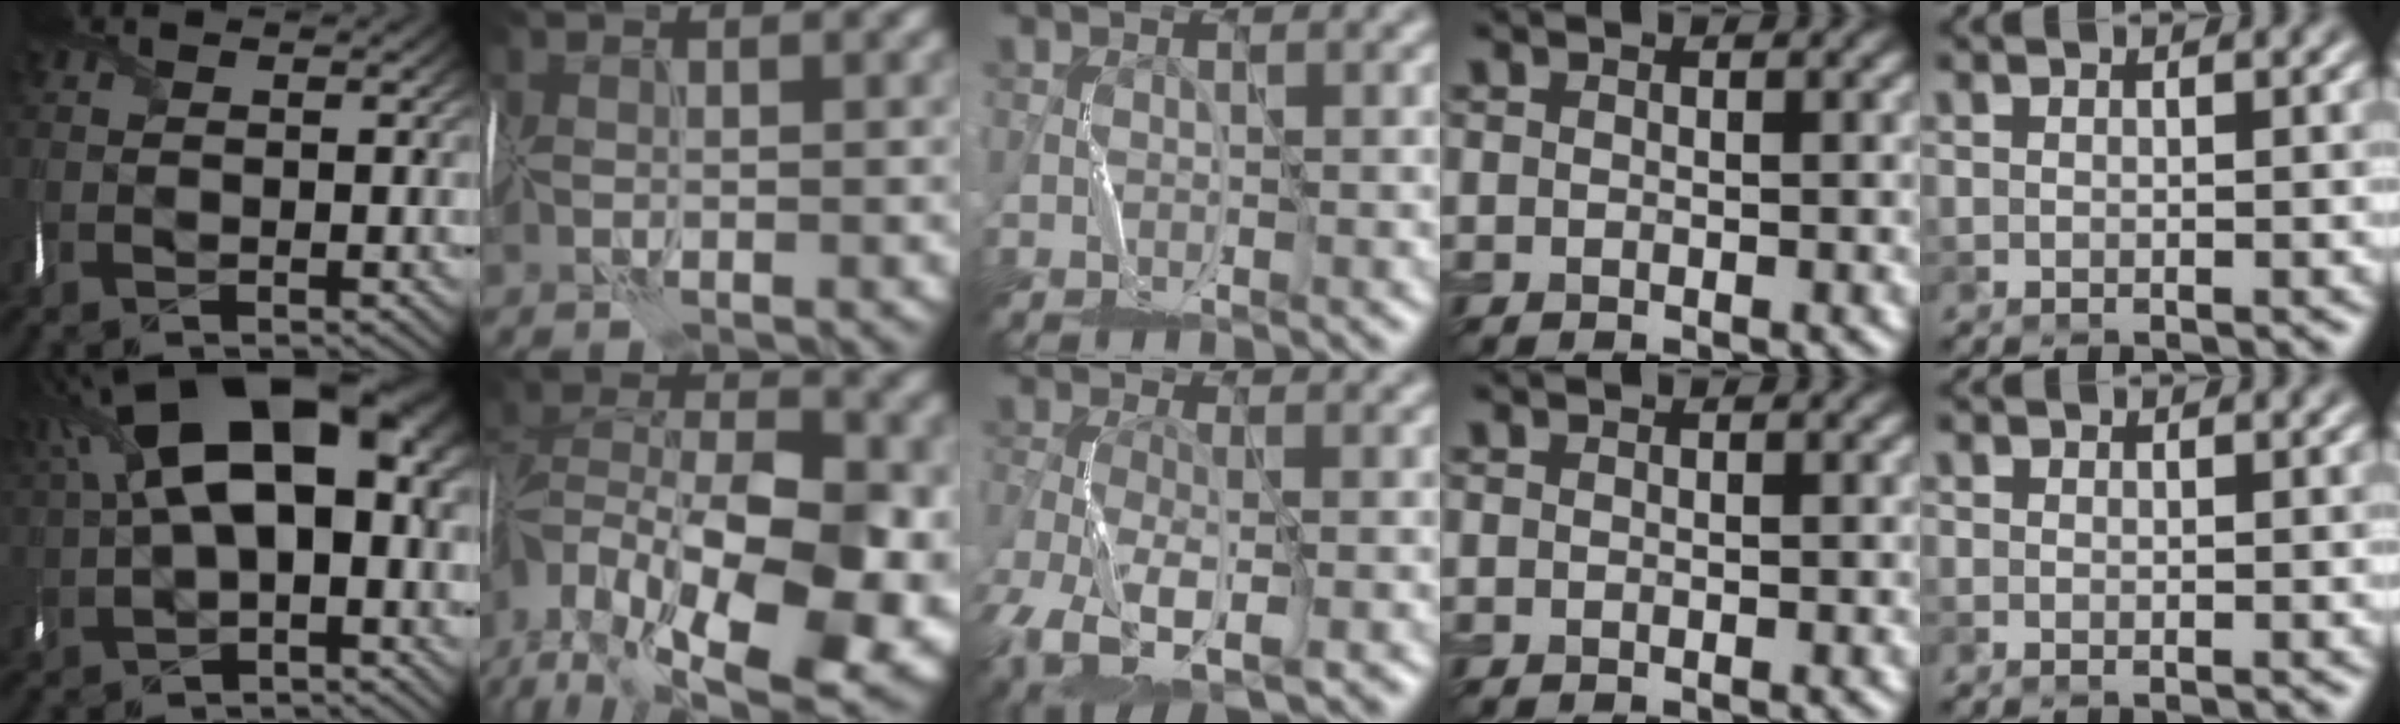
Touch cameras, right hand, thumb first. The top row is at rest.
{"thumb": {"total": 18.8, "force": [4.7, 9.4, 15.6], "torque": [-0.288, 0.026, 0.091]}, "index": {"total": 18.6, "force": [-8.4, 10.4, 12.8], "torque": [-0.232, -0.006, -0.127]}, "middle": {"total": 8.0, "force": [-4.5, 3.3, 5.8], "torque": [-0.128, -0.021, -0.087]}}